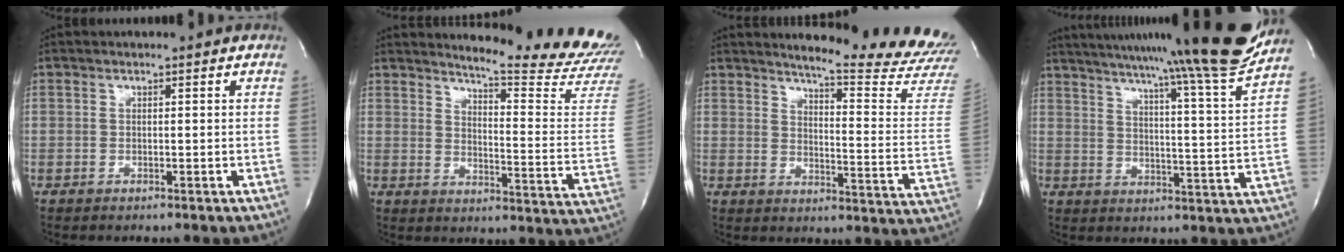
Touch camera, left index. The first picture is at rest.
{"total": 18.7, "force": [18.1, -1.4, 4.7], "torque": [-0.074, -0.155, 0.205]}
{"total": 19.4, "force": [18.6, -1.3, 5.4], "torque": [-0.081, -0.146, 0.210]}
{"total": 23.2, "force": [20.3, -2.1, 11.1], "torque": [-0.173, -0.063, 0.267]}